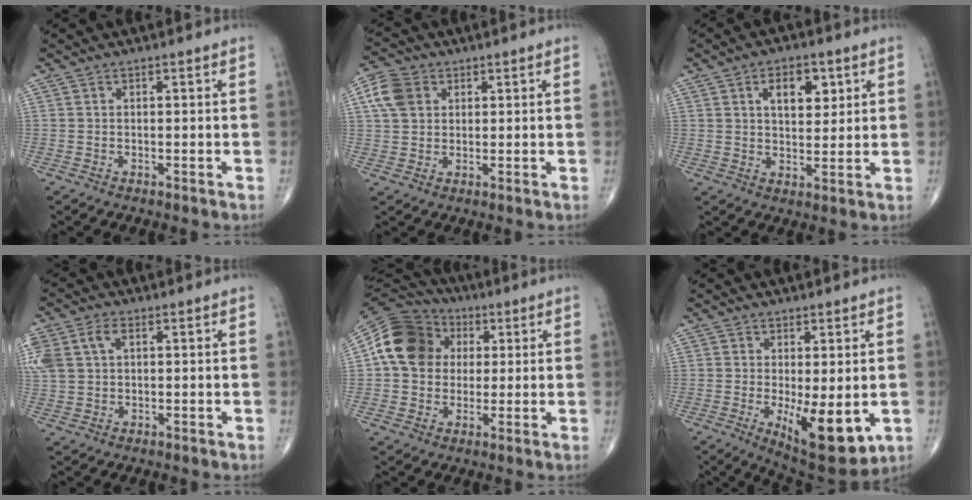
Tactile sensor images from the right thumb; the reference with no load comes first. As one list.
[{"total": 6.8, "force": [2.2, 5.2, 3.8], "torque": [-0.067, 0.006, 0.037]}, {"total": 7.6, "force": [3.0, 4.3, 5.5], "torque": [-0.058, -0.013, 0.045]}, {"total": 11.5, "force": [3.4, 8.0, 7.5], "torque": [-0.211, 0.024, 0.069]}, {"total": 15.4, "force": [2.7, 12.6, 8.4], "torque": [-0.143, 0.021, 0.038]}, {"total": 11.3, "force": [-2.2, 4.2, 10.3], "torque": [-0.141, -0.028, -0.019]}]